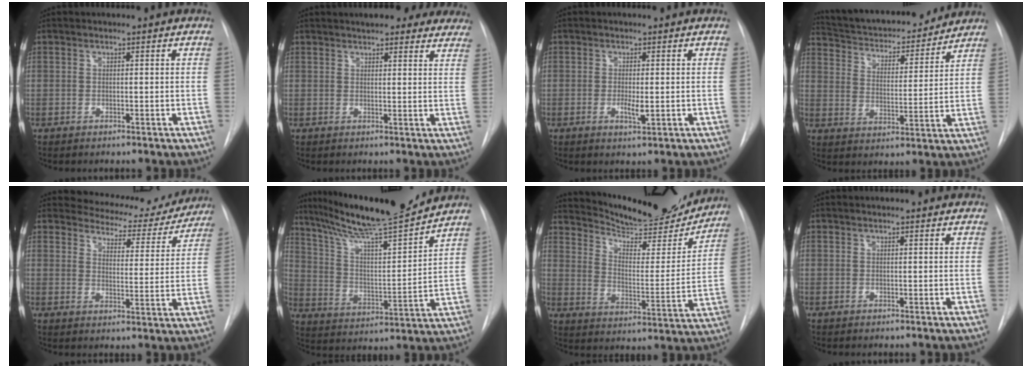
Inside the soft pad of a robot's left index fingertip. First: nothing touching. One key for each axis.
{"total": 13.8, "fx": 11.9, "fy": 4.2, "fz": 5.5, "tx": -0.051, "ty": 0.003, "tz": 0.129}
{"total": 2.5, "fx": -1.8, "fy": 0.2, "fz": 1.8, "tx": -0.033, "ty": -0.009, "tz": -0.026}
{"total": 18.2, "fx": 16.6, "fy": 4.2, "fz": 6.2, "tx": -0.100, "ty": -0.001, "tz": 0.243}
{"total": 12.7, "fx": 11.8, "fy": 4.3, "fz": 2.0, "tx": -0.003, "ty": -0.028, "tz": 0.127}
{"total": 17.7, "fx": 15.5, "fy": -0.1, "fz": 8.5, "tx": -0.144, "ty": -0.012, "tz": 0.256}
{"total": 19.7, "fx": 18.3, "fy": 3.6, "fz": 6.2, "tx": -0.096, "ty": -0.042, "tz": 0.252}
{"total": 1.3, "fx": 1.0, "fy": 0.1, "fz": 0.8, "tx": -0.011, "ty": 0.015, "tz": 0.004}